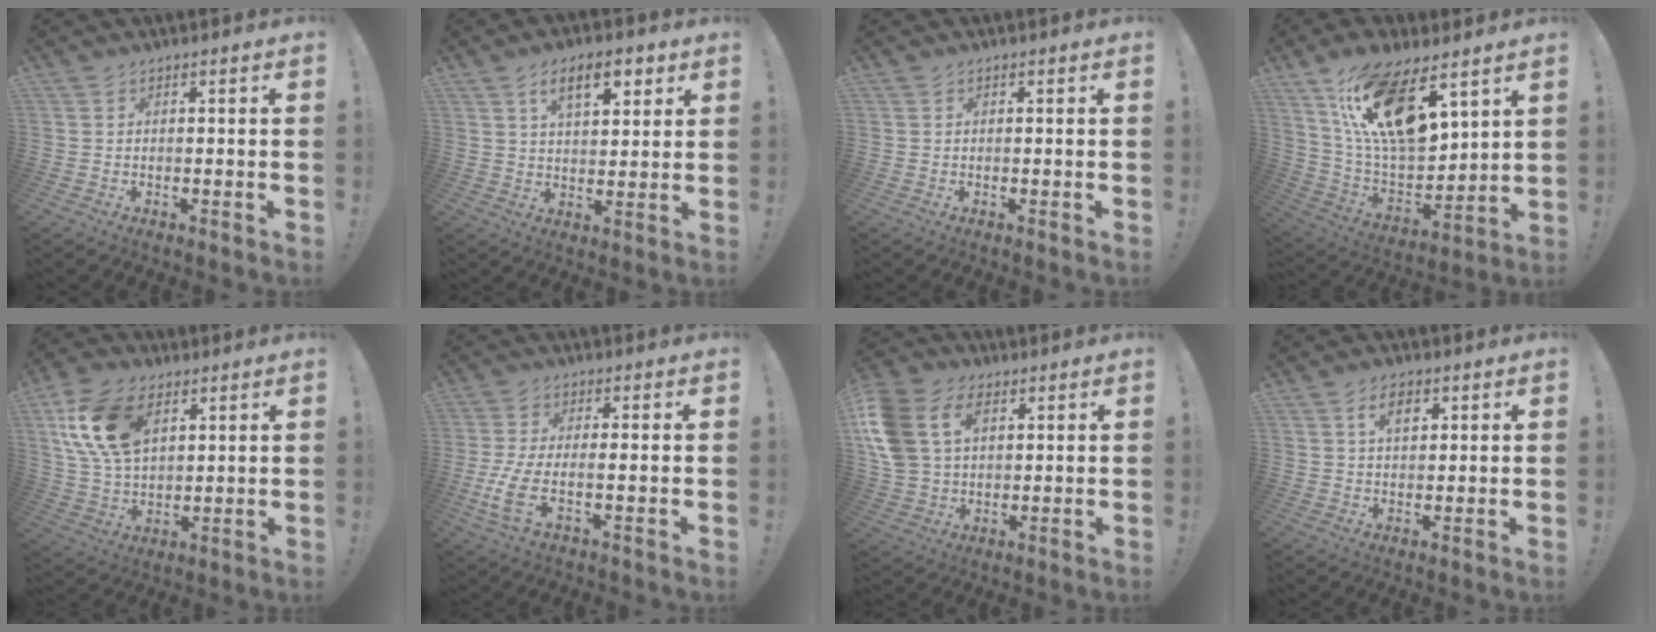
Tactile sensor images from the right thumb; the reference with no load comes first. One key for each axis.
{"total": 10.5, "fx": 5.1, "fy": 4.7, "fz": 7.9, "tx": -0.117, "ty": -0.006, "tz": 0.088}
{"total": 0.0}
{"total": 19.5, "fx": 11.3, "fy": 8.0, "fz": 13.7, "tx": -0.263, "ty": -0.068, "tz": 0.200}
{"total": 17.5, "fx": 7.0, "fy": 10.8, "fz": 11.9, "tx": -0.238, "ty": -0.011, "tz": 0.131}
{"total": 8.2, "fx": -1.8, "fy": 2.6, "fz": 7.6, "tx": -0.167, "ty": -0.013, "tz": -0.030}
{"total": 15.7, "fx": 5.7, "fy": 11.0, "fz": 9.6, "tx": -0.200, "ty": -0.012, "tz": 0.110}
{"total": 5.2, "fx": 2.3, "fy": 3.0, "fz": 3.7, "tx": -0.063, "ty": 0.003, "tz": 0.039}